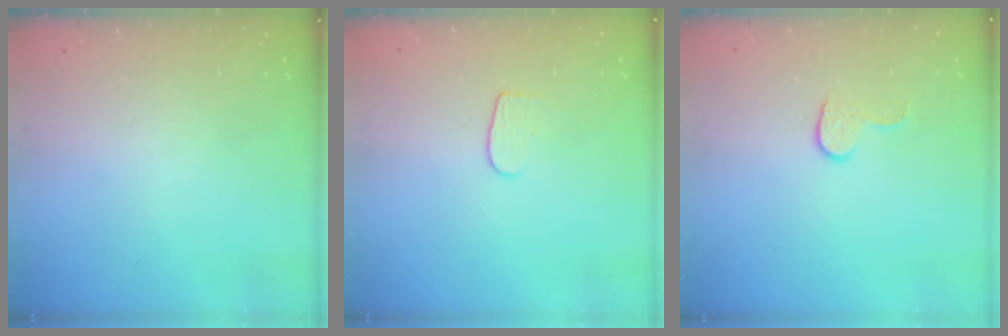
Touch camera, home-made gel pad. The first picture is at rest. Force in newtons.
{"total": 4.3, "press": 4.2, "slide": 0.3}
{"total": 6.2, "press": 6.2, "slide": 0.6}